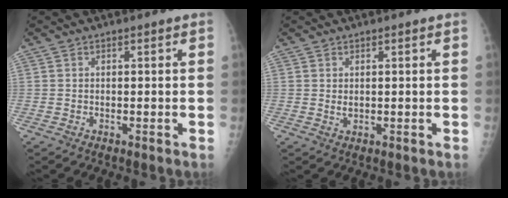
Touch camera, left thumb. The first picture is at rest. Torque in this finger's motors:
{"motor_torque": [-0.18, 0.09, 0.18, -0.04, 0.04]}